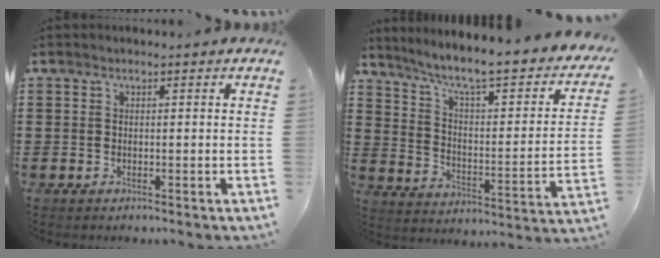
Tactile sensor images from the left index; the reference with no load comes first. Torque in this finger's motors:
{"motor_torque": [1.89, -0.24, 0.43, 0.21]}